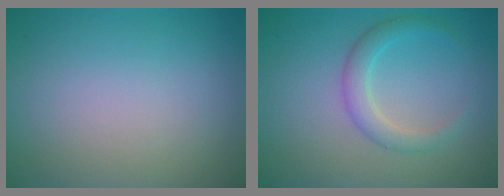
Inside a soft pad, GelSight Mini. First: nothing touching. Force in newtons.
{"total": 2.5, "press": 2.5, "slide": 0.1}